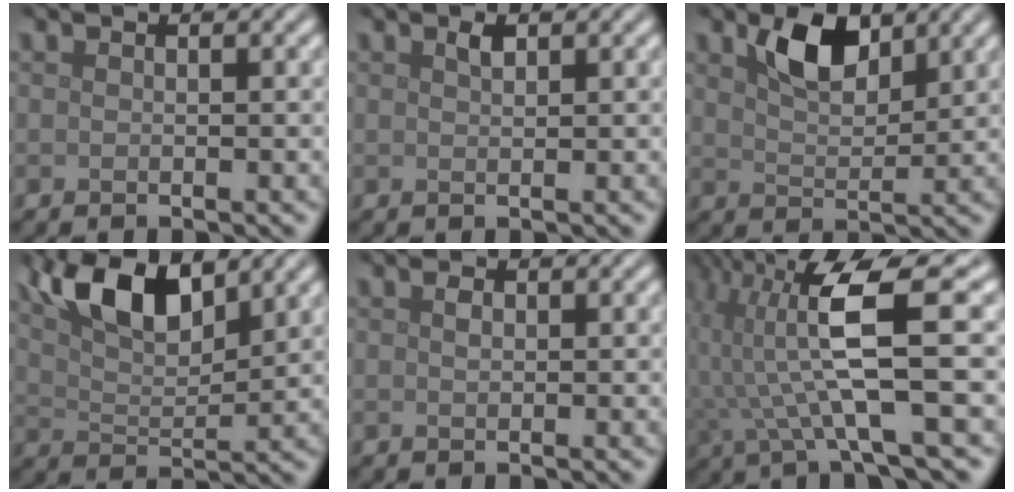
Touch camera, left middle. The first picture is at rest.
{"total": 0.9, "force": [0.7, 0.3, 0.5], "torque": [-0.009, 0.000, 0.014]}
{"total": 4.4, "force": [2.6, 2.2, 2.8], "torque": [-0.055, 0.002, 0.047]}
{"total": 7.7, "force": [4.6, 3.1, 5.3], "torque": [-0.104, 0.013, 0.084]}
{"total": 1.0, "force": [0.3, 0.6, 0.7], "torque": [-0.015, 0.002, 0.006]}
{"total": 9.4, "force": [1.4, 2.1, 9.0], "torque": [-0.165, 0.006, 0.023]}